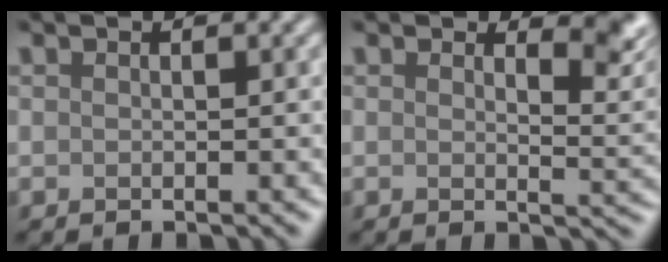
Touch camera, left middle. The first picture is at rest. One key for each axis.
{"total": 3.1, "fx": 2.2, "fy": 1.1, "fz": 1.9, "tx": -0.024, "ty": -0.006, "tz": 0.027}